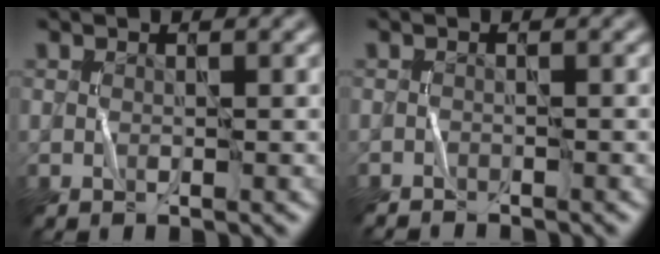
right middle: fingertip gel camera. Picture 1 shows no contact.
{"total": 1.1, "force": [-1.1, -0.1, -0.2], "torque": [-0.001, 0.002, -0.018]}